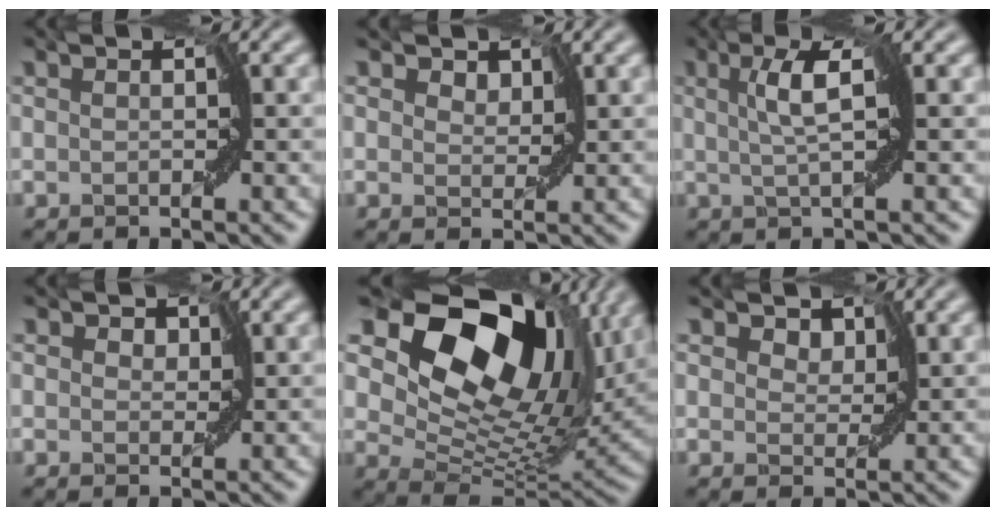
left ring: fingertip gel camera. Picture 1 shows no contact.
{"total": 2.2, "force": [1.5, 1.4, 0.8], "torque": [-0.008, 0.003, 0.011]}
{"total": 3.0, "force": [0.9, 0.1, 2.8], "torque": [-0.051, 0.004, 0.012]}
{"total": 2.1, "force": [1.0, 1.7, 0.9], "torque": [-0.001, 0.008, -0.001]}
{"total": 15.4, "force": [7.8, 9.4, 9.4], "torque": [-0.163, 0.014, 0.136]}
{"total": 3.0, "force": [1.9, 2.0, 1.3], "torque": [-0.017, 0.007, 0.009]}